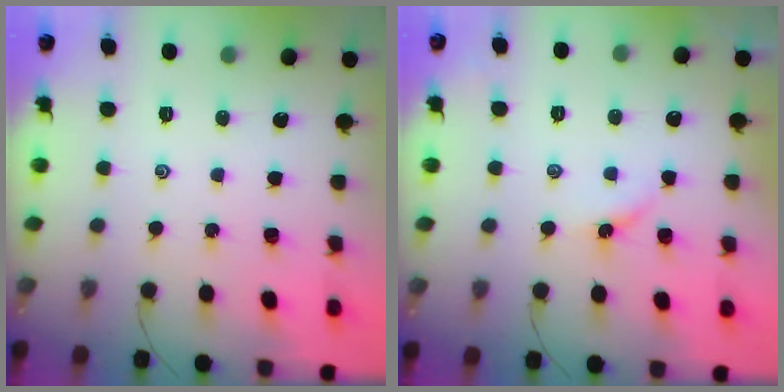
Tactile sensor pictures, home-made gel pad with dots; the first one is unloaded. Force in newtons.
{"total": 3.2, "press": 3.2, "slide": 0.2}